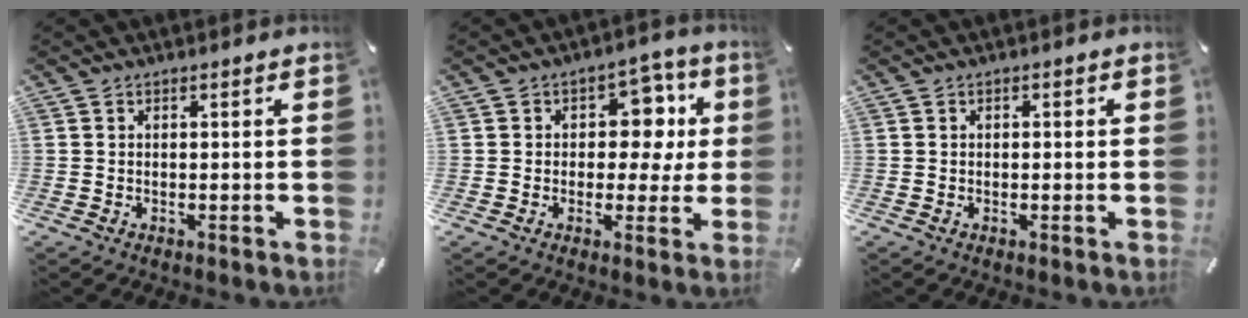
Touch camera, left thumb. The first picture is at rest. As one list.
[{"total": 10.2, "force": [2.1, 7.9, 6.2], "torque": [-0.069, -0.013, 0.034]}, {"total": 0.6, "force": [-0.1, 0.5, 0.3], "torque": [-0.006, 0.002, -0.003]}]